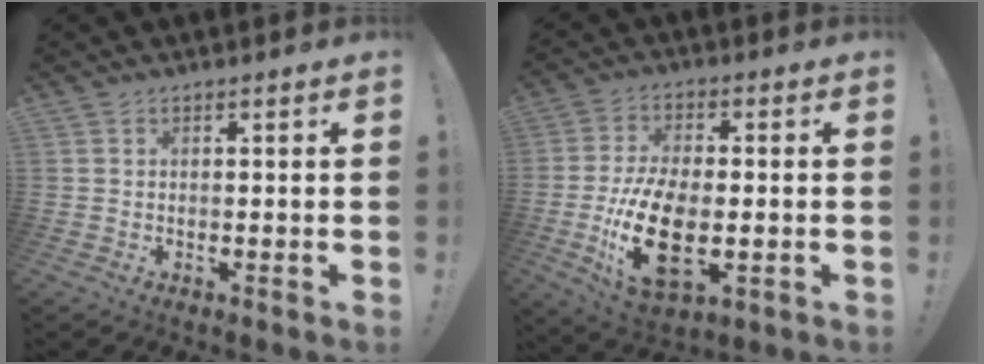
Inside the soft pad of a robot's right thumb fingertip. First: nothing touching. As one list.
[{"total": 17.1, "force": [-3.7, 9.6, 13.6], "torque": [-0.258, 0.000, -0.058]}]